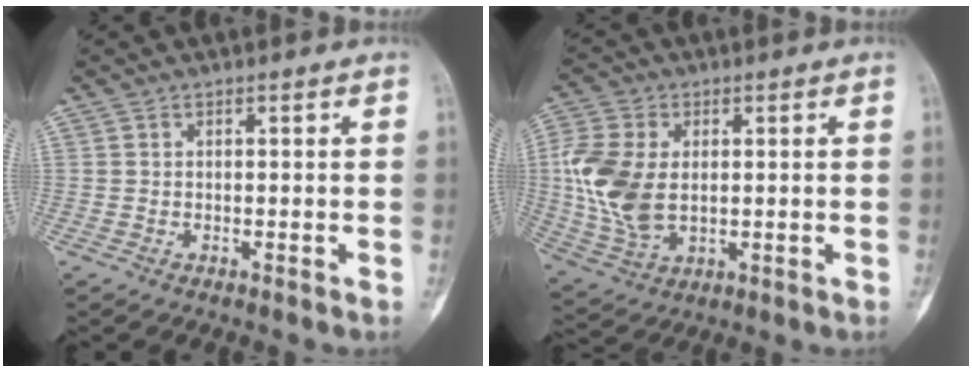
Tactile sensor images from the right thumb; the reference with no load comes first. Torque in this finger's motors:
{"motor_torque": [1.59, 1.68, 1.63, -0.28, 0.58]}